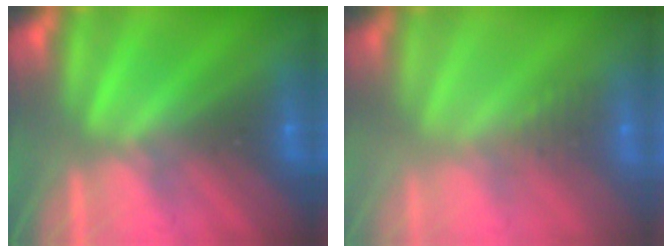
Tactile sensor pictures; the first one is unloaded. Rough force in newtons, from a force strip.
{"total": 2.6}